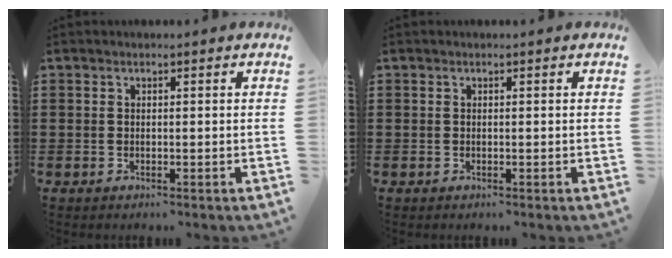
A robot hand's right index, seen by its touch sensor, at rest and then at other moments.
{"total": 0.0}